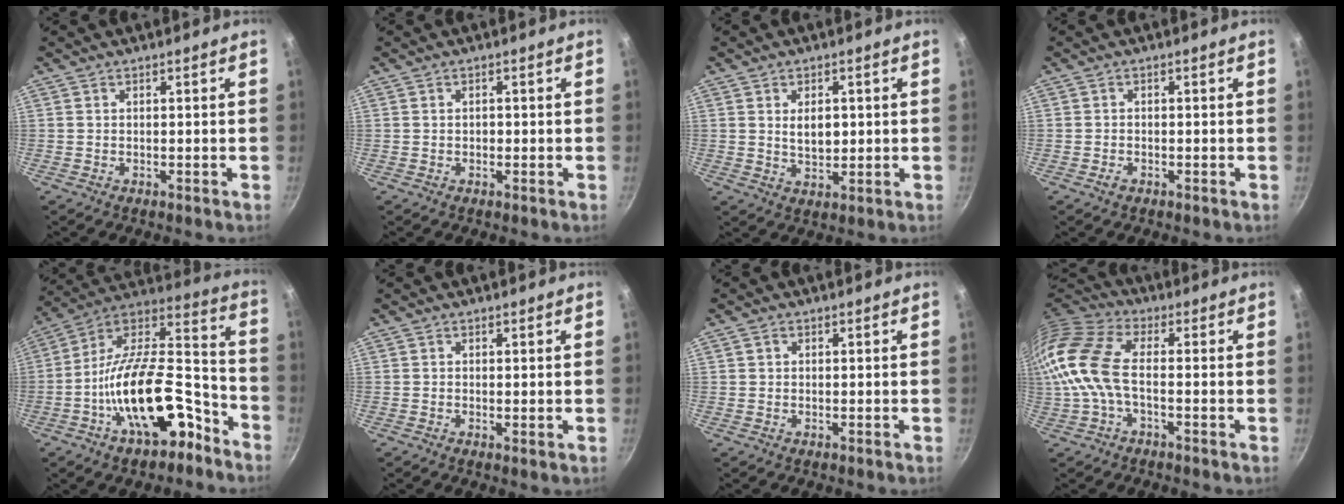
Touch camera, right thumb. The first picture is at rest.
{"total": 0.8, "force": [0.0, 0.7, 0.5], "torque": [-0.005, 0.004, 0.000]}
{"total": 5.0, "force": [0.9, 3.1, 3.8], "torque": [-0.052, -0.010, 0.020]}
{"total": 1.2, "force": [-0.7, 0.8, 0.6], "torque": [-0.012, 0.004, -0.015]}
{"total": 23.5, "force": [-10.5, 11.0, 18.0], "torque": [-0.254, 0.086, -0.173]}
{"total": 0.7, "force": [0.3, 0.3, 0.5], "torque": [-0.008, -0.007, 0.002]}
{"total": 1.0, "force": [0.3, 0.9, 0.4], "torque": [-0.005, 0.004, 0.004]}
{"total": 13.7, "force": [-1.0, 7.2, 11.6], "torque": [-0.252, 0.025, -0.041]}